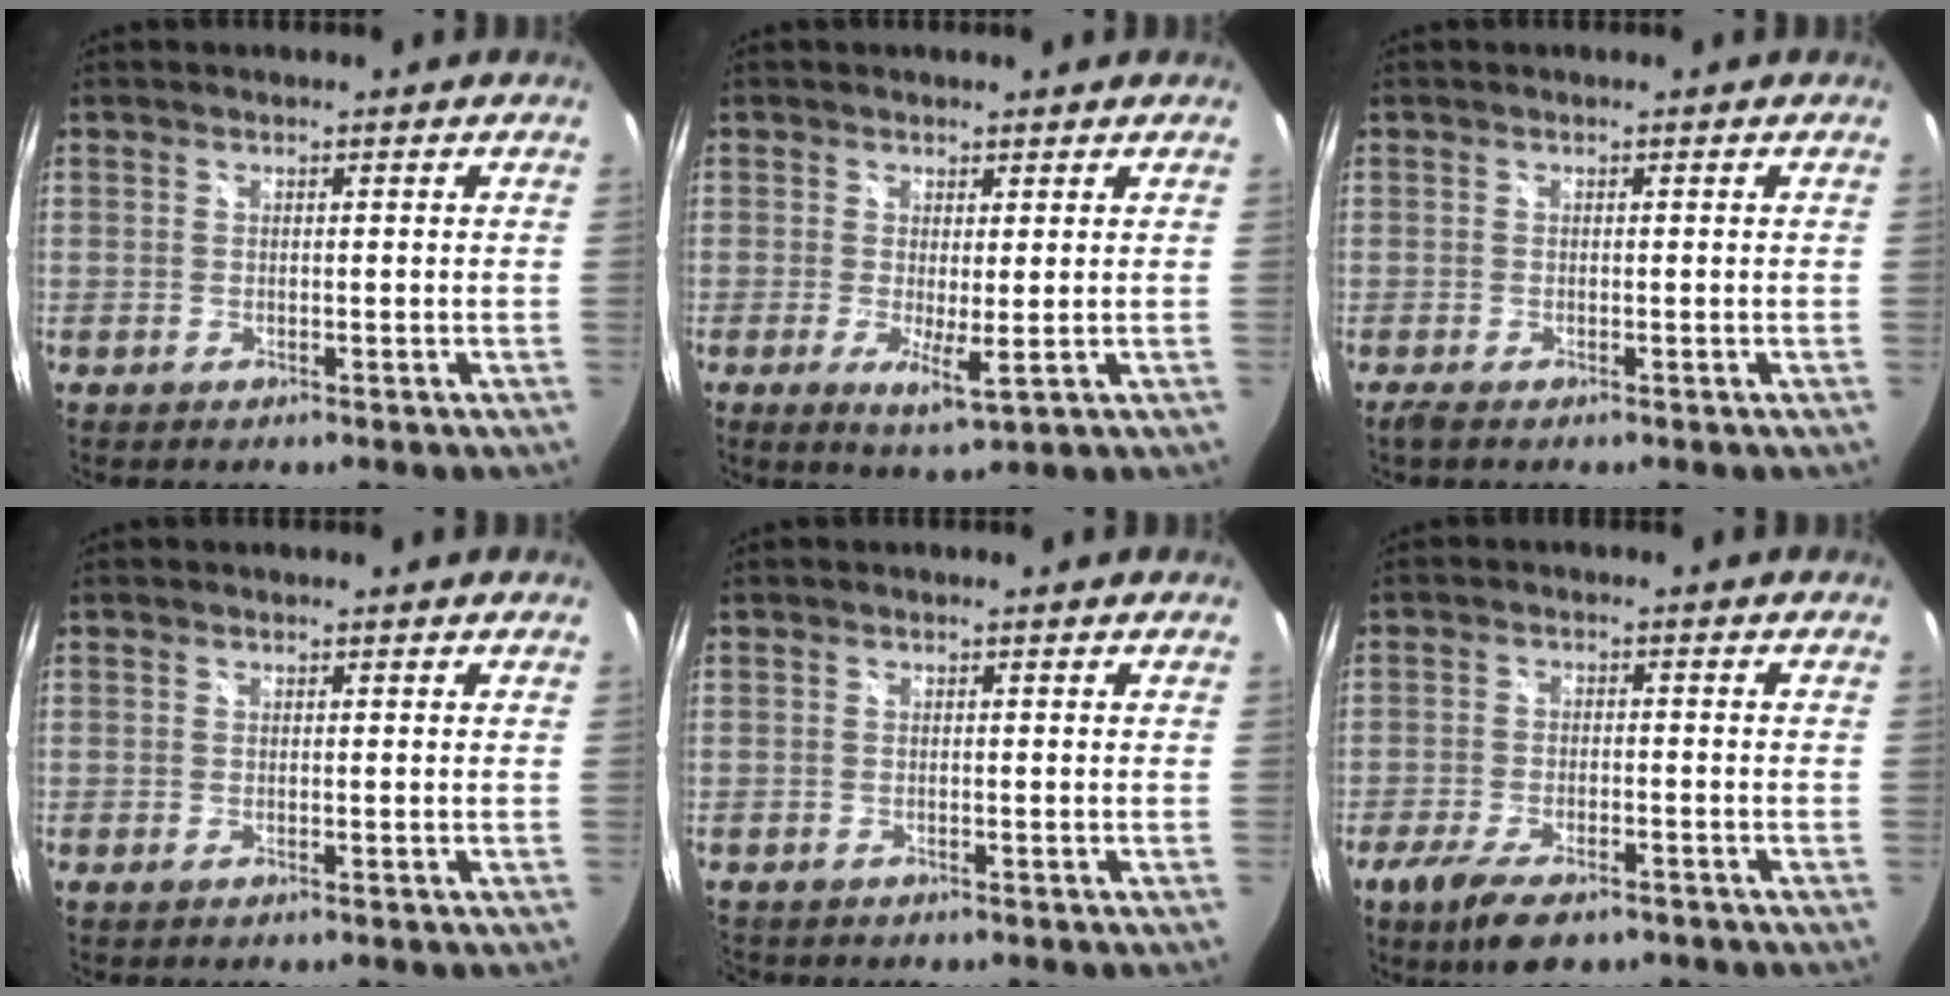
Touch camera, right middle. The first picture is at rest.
{"total": 4.2, "force": [-0.1, 0.7, 4.1], "torque": [-0.071, -0.015, 0.000]}
{"total": 1.1, "force": [-0.8, 0.1, 0.8], "torque": [-0.017, -0.004, -0.016]}
{"total": 0.0}
{"total": 1.6, "force": [-1.2, 1.0, -0.1], "torque": [-0.005, 0.001, -0.023]}
{"total": 9.9, "force": [-7.0, 3.7, 5.9], "torque": [-0.136, -0.025, -0.116]}